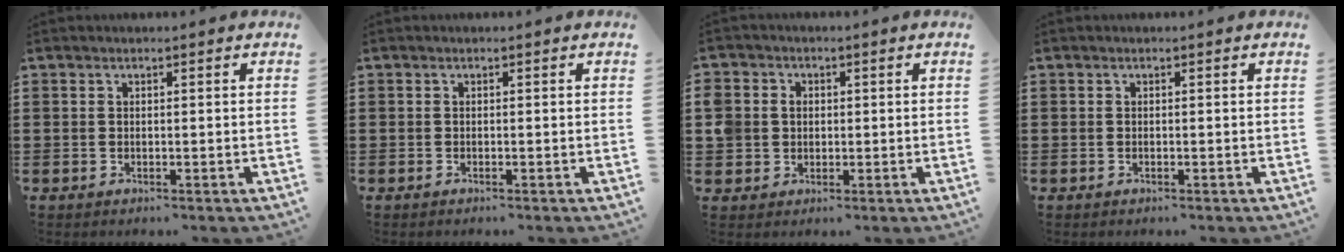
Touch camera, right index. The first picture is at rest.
{"total": 0.0}
{"total": 3.7, "force": [0.1, 3.6, 1.0], "torque": [-0.042, 0.011, -0.002]}
{"total": 0.0}